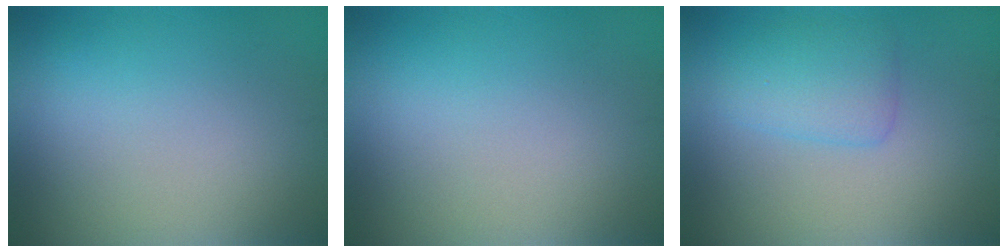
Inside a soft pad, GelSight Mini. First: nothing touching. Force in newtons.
{"total": 0.0}
{"total": 2.5, "press": 2.5, "slide": 0.2}